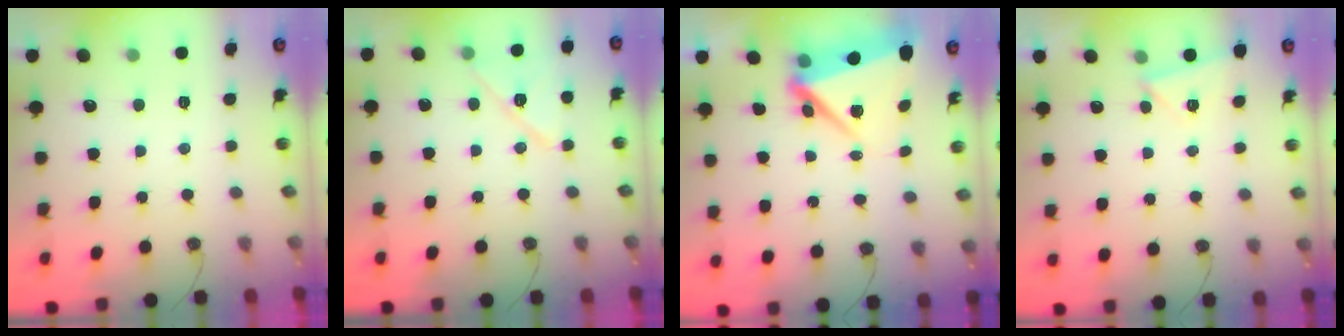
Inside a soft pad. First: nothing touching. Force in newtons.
{"total": 12.1, "press": 12.1, "slide": 0.8}
{"total": 7.3, "press": 7.0, "slide": 2.0}
{"total": 3.8, "press": 3.2, "slide": 2.1}